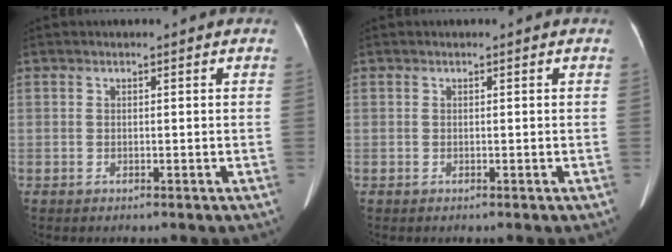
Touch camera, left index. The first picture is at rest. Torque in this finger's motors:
{"motor_torque": [0.00, 0.00, 0.00, 0.00]}